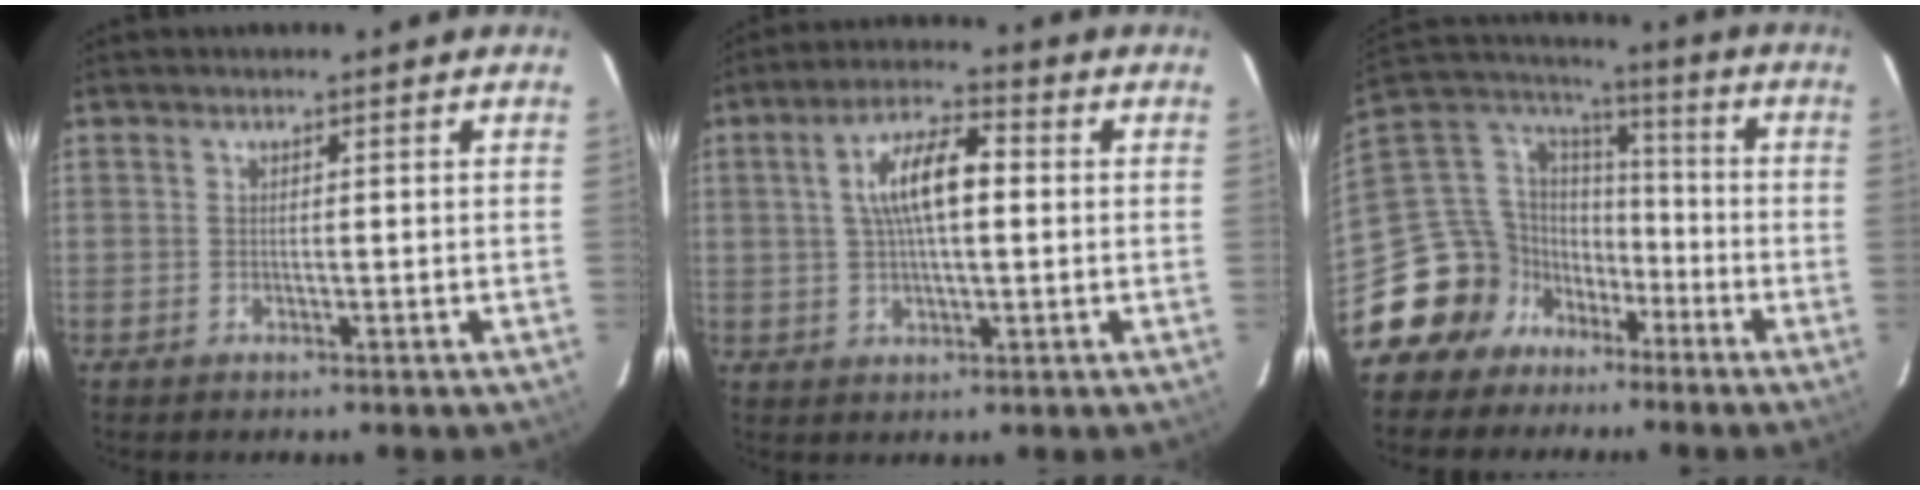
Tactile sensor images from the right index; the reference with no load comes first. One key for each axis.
{"total": 9.2, "fx": 1.3, "fy": 3.4, "fz": 8.5, "tx": -0.156, "ty": 0.018, "tz": 0.024}
{"total": 15.2, "fx": -8.7, "fy": 11.9, "fz": 3.9, "tx": -0.101, "ty": 0.052, "tz": -0.157}